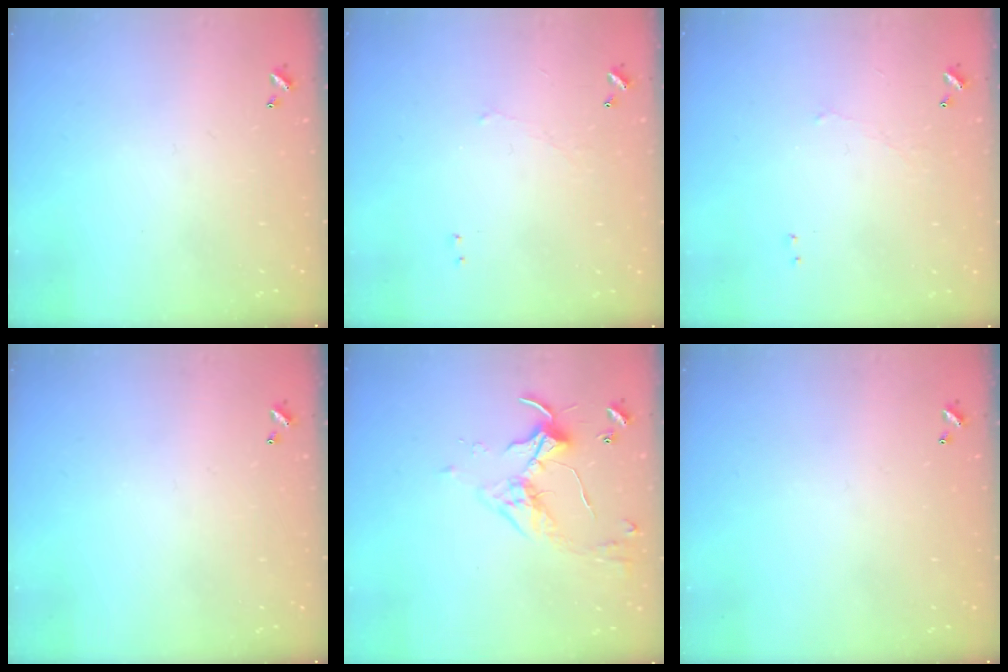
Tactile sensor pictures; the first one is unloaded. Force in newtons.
{"total": 0.7, "press": 0.5, "slide": 0.5}
{"total": 0.7, "press": 0.5, "slide": 0.5}
{"total": 0.0}
{"total": 3.4, "press": 3.4, "slide": 0.7}
{"total": 0.0}